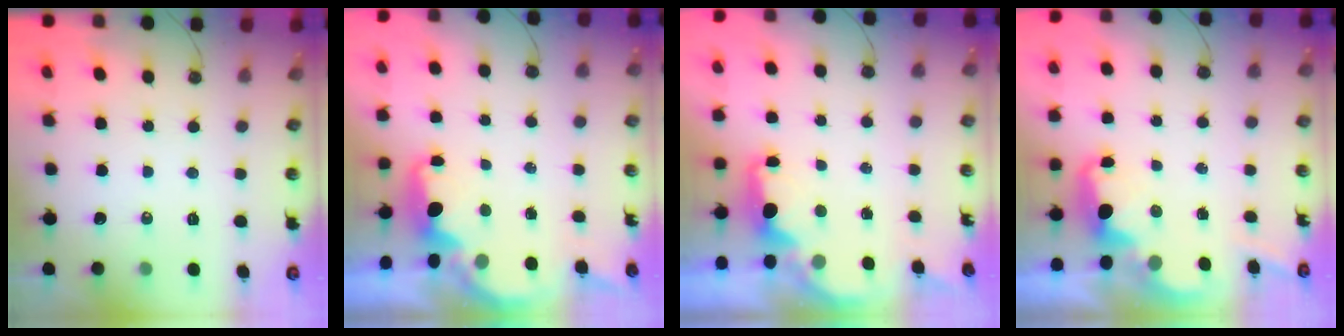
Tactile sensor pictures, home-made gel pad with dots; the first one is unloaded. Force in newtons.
{"total": 2.1, "press": 1.9, "slide": 0.8}
{"total": 2.1, "press": 2.0, "slide": 0.6}
{"total": 2.6, "press": 2.6, "slide": 0.5}